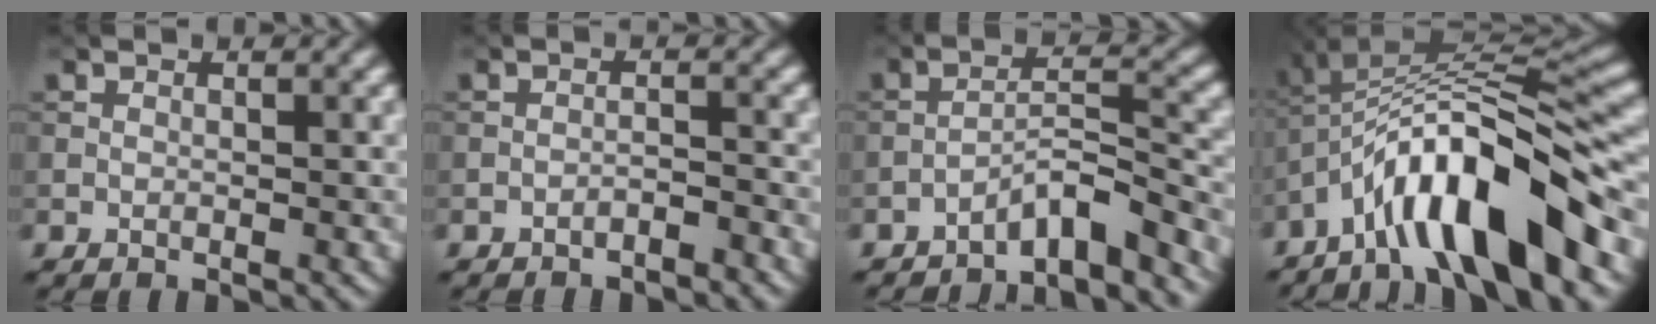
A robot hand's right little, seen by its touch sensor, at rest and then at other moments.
{"total": 1.5, "force": [-1.3, 0.2, 0.6], "torque": [-0.007, 0.006, -0.026]}
{"total": 5.6, "force": [-4.7, 0.8, 3.1], "torque": [-0.044, 0.012, -0.082]}
{"total": 11.4, "force": [-6.0, 2.3, 9.4], "torque": [-0.143, 0.020, -0.101]}